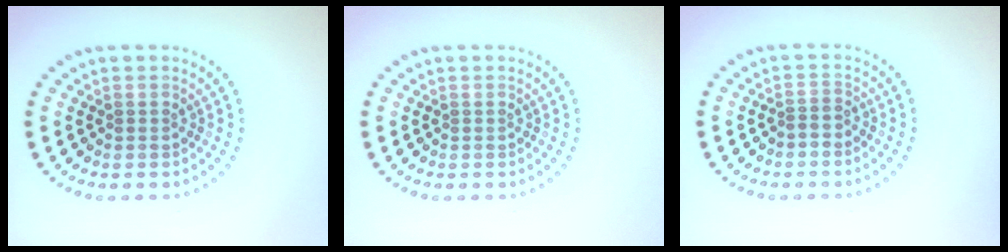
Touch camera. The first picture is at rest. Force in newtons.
{"total": 0.0}
{"total": 0.8, "press": 0.6, "slide": 0.5}